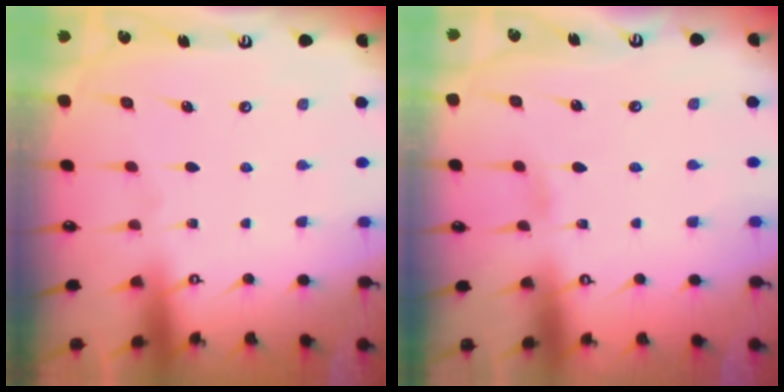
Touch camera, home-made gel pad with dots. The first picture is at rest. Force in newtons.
{"total": 1.9, "press": 1.9, "slide": 0.2}